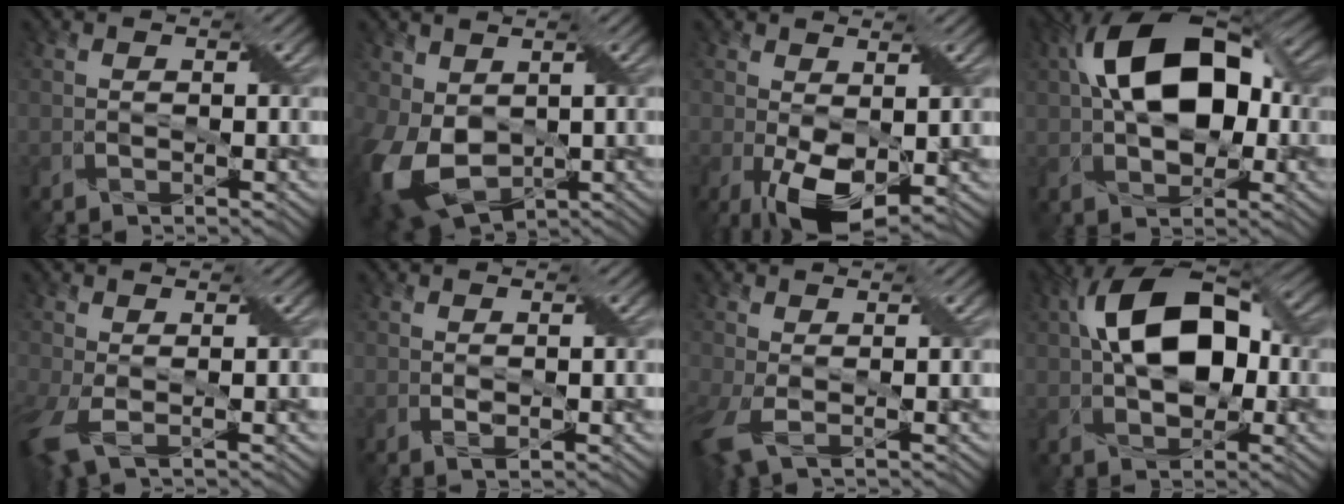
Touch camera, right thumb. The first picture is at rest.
{"total": 10.3, "force": [-0.7, 7.0, 7.5], "torque": [-0.202, -0.019, -0.011]}
{"total": 7.7, "force": [-1.3, 3.8, 6.5], "torque": [-0.132, -0.011, -0.018]}
{"total": 15.4, "force": [2.3, 9.1, 12.1], "torque": [-0.211, 0.029, 0.028]}
{"total": 4.0, "force": [-0.6, 1.9, 3.5], "torque": [-0.099, -0.006, -0.012]}
{"total": 1.2, "force": [0.4, 0.4, 1.0], "torque": [-0.022, 0.001, 0.011]}
{"total": 3.6, "force": [-0.4, 1.6, 3.2], "torque": [-0.092, -0.003, -0.010]}
{"total": 14.0, "force": [1.8, 8.2, 11.2], "torque": [-0.201, 0.028, 0.020]}